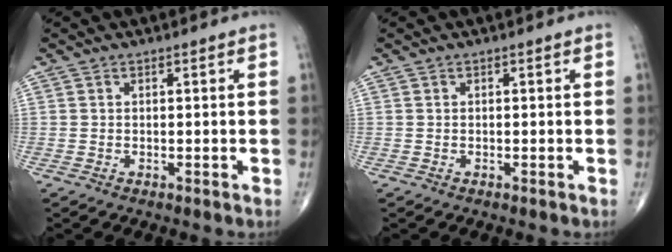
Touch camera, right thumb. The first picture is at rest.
{"total": 0.0}